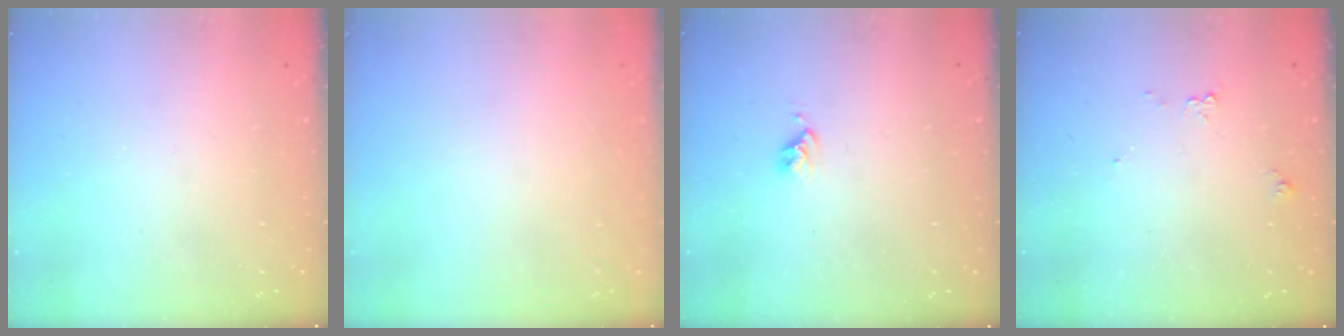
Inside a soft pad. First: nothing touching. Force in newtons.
{"total": 0.0}
{"total": 2.7, "press": 2.6, "slide": 0.4}
{"total": 5.5, "press": 5.5, "slide": 0.7}